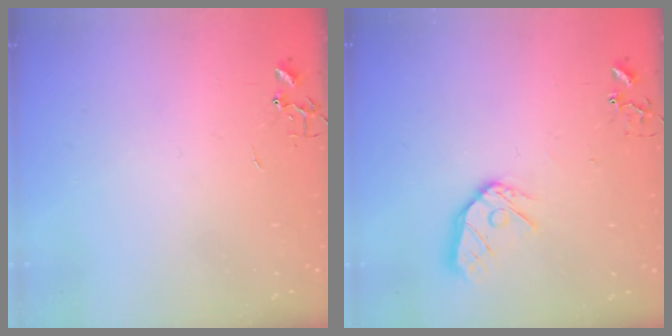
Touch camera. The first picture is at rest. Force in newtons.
{"total": 11.3, "press": 11.2, "slide": 1.3}